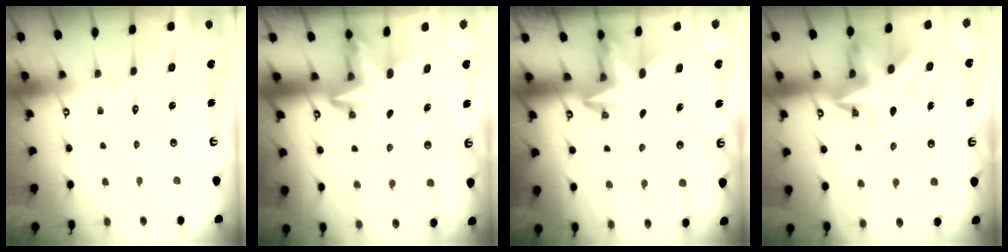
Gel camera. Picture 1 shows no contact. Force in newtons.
{"total": 3.3, "press": 3.3, "slide": 0.2}
{"total": 2.6, "press": 2.5, "slide": 0.4}
{"total": 12.2, "press": 12.0, "slide": 2.3}